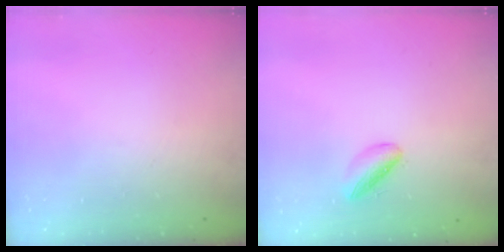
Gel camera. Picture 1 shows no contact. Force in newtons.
{"total": 4.9, "press": 4.7, "slide": 1.2}